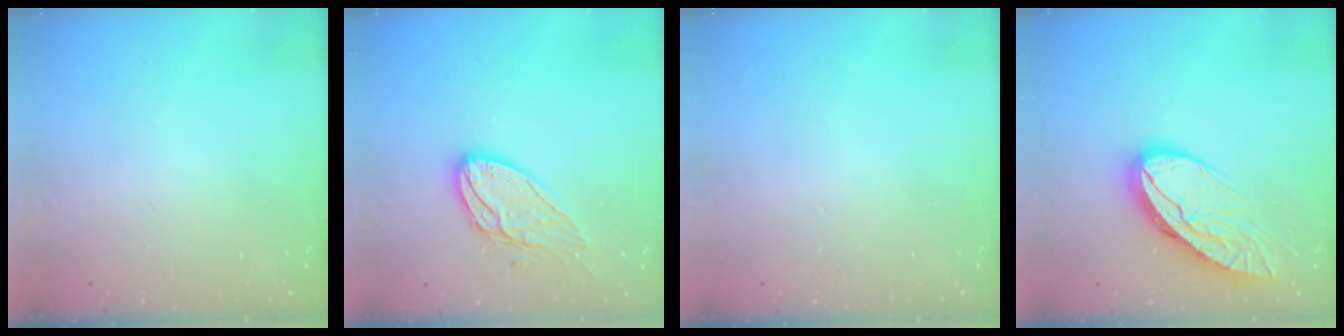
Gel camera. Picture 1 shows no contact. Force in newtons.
{"total": 12.4, "press": 12.3, "slide": 0.9}
{"total": 0.0}
{"total": 13.0, "press": 12.9, "slide": 1.1}